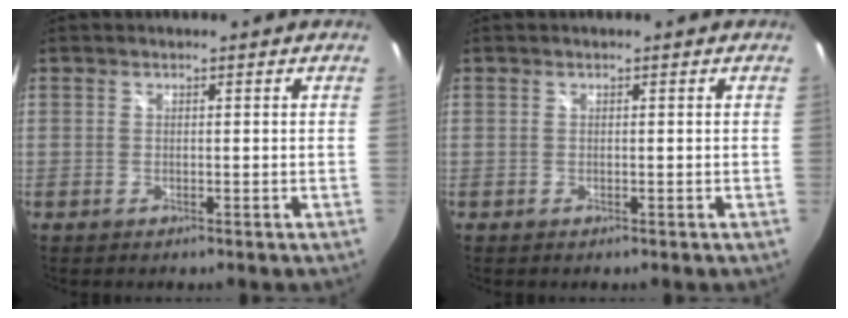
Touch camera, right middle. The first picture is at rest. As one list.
[{"total": 0.0}]